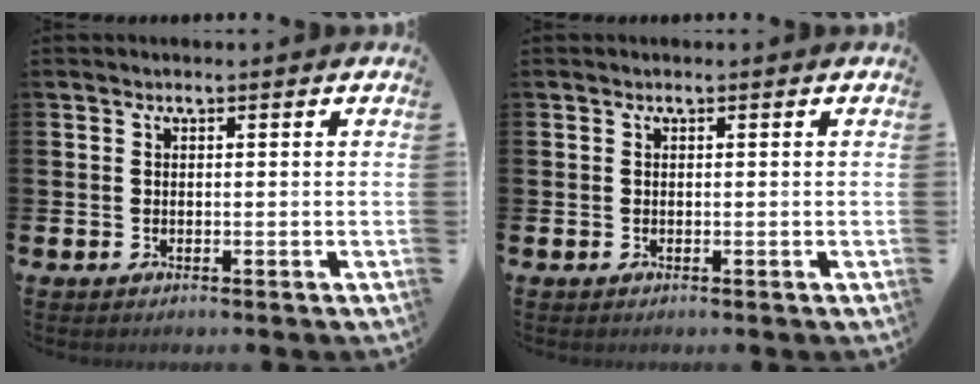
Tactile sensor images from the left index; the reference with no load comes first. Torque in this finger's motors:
{"motor_torque": [-0.05, -0.34, 0.05, 0.01]}